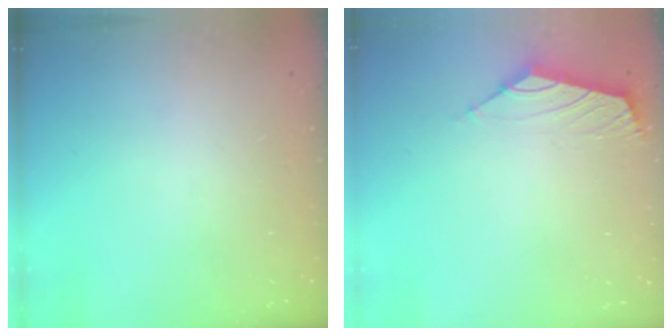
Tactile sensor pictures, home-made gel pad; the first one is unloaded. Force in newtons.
{"total": 1.8, "press": 1.7, "slide": 0.6}